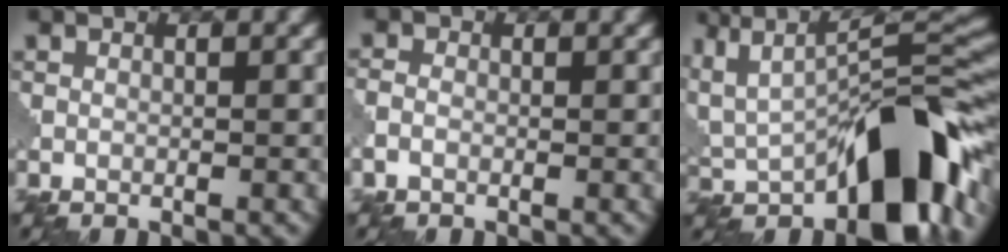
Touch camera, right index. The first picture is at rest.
{"total": 1.2, "force": [-0.6, 0.8, 0.7], "torque": [-0.014, 0.002, -0.016]}
{"total": 12.0, "force": [-0.8, 5.0, 10.9], "torque": [-0.145, 0.004, -0.011]}